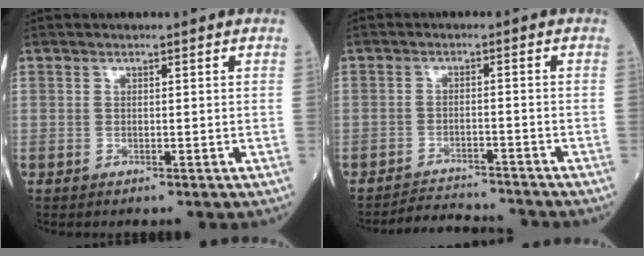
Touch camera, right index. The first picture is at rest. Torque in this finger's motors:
{"motor_torque": [0.00, -0.03, -0.23, -0.02]}